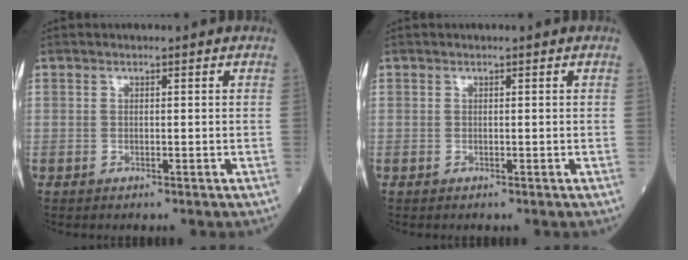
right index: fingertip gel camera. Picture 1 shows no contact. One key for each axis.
{"total": 0.0}